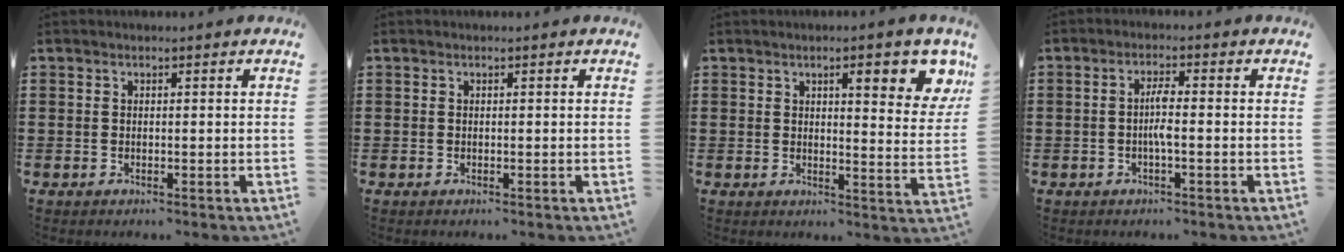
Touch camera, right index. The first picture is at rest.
{"total": 0.0}
{"total": 6.6, "force": [3.4, 1.3, 5.5], "torque": [-0.081, -0.006, 0.050]}
{"total": 3.0, "force": [-0.7, 0.4, 2.9], "torque": [-0.069, -0.004, -0.019]}